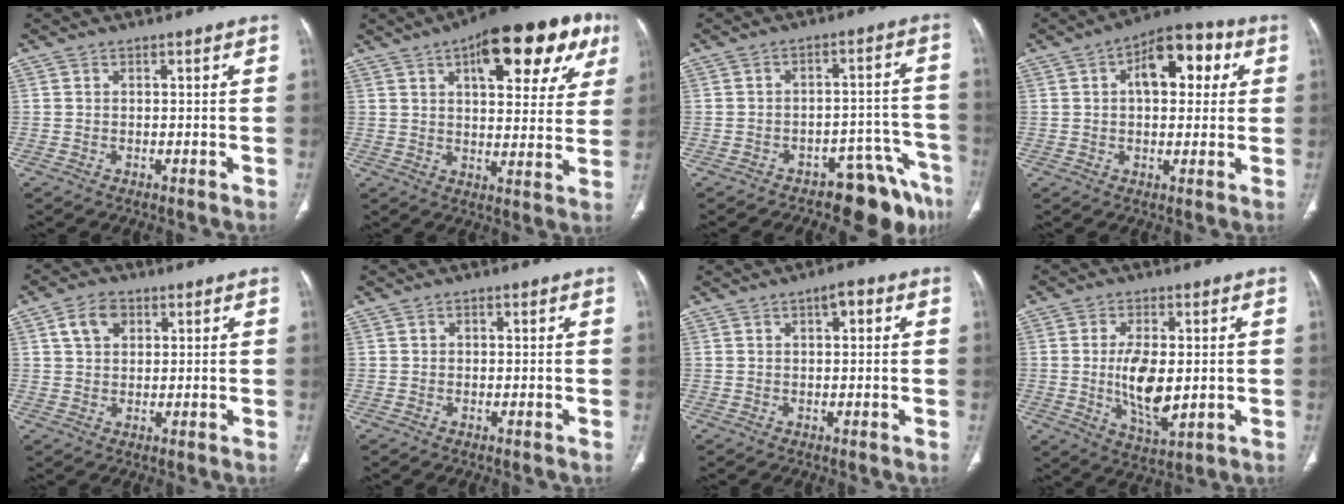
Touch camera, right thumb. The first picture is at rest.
{"total": 23.1, "force": [10.9, 9.1, 18.3], "torque": [-0.218, -0.004, 0.148]}
{"total": 9.5, "force": [-7.6, 4.4, 3.7], "torque": [0.001, 0.092, -0.105]}
{"total": 12.5, "force": [3.5, 6.8, 9.9], "torque": [-0.112, 0.019, 0.045]}
{"total": 5.3, "force": [2.1, 3.8, 3.0], "torque": [-0.038, 0.001, 0.036]}
{"total": 0.6, "force": [0.2, 0.5, 0.2], "torque": [0.003, 0.001, 0.001]}
{"total": 3.4, "force": [1.3, 1.4, 2.7], "torque": [-0.033, 0.002, 0.015]}
{"total": 10.5, "force": [-0.1, 4.9, 9.2], "torque": [-0.158, -0.019, 0.006]}